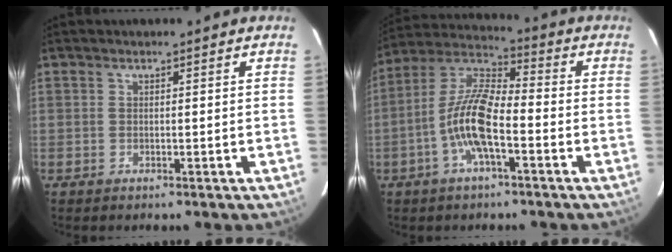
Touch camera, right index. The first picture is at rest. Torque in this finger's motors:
{"motor_torque": [1.32, -0.82, 0.39, 0.15]}